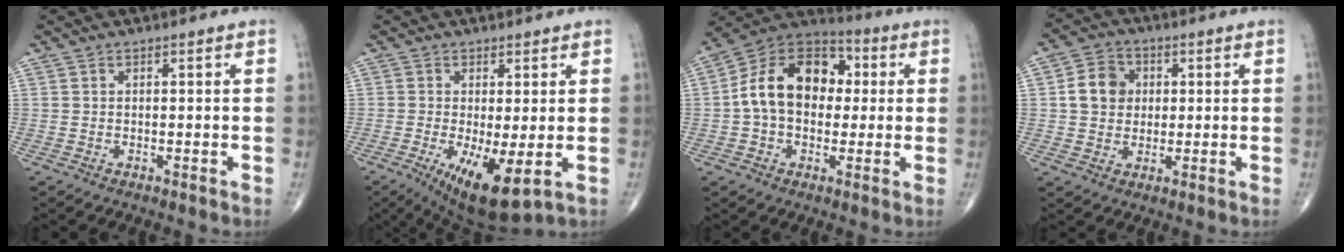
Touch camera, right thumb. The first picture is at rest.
{"total": 10.2, "force": [-2.6, 3.2, 9.3], "torque": [-0.155, -0.025, -0.031]}
{"total": 16.2, "force": [1.0, 11.4, 11.5], "torque": [-0.167, 0.036, 0.005]}
{"total": 7.5, "force": [1.0, 6.4, 3.8], "torque": [-0.048, 0.006, 0.011]}